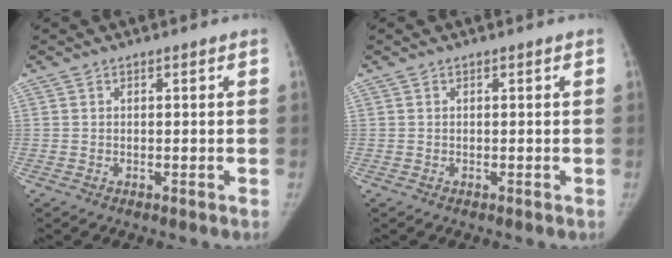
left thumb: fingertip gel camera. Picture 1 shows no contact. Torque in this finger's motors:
{"motor_torque": [0.00, 0.00, 0.17, -0.08, 0.00]}